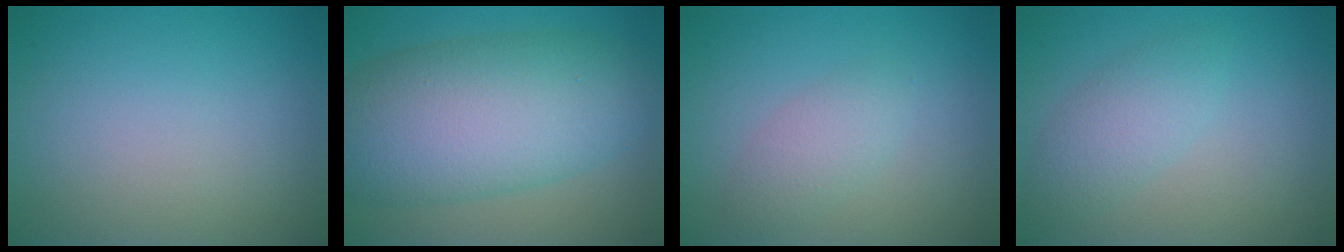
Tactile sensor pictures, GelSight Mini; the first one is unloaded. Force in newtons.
{"total": 11.0, "press": 11.0, "slide": 0.0}
{"total": 2.2, "press": 2.2, "slide": 0.2}
{"total": 2.7, "press": 2.7, "slide": 0.1}